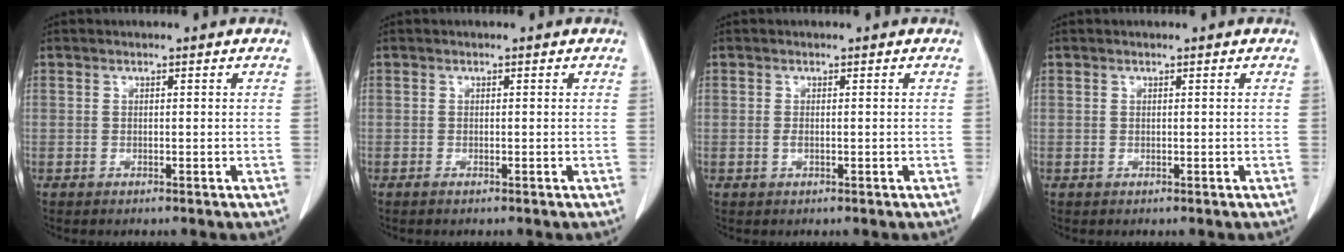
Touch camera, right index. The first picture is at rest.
{"total": 1.0, "force": [-0.4, 0.3, 0.8], "torque": [-0.020, 0.001, -0.004]}
{"total": 0.9, "force": [-0.2, 0.5, 0.8], "torque": [-0.019, 0.003, 0.000]}
{"total": 0.0}